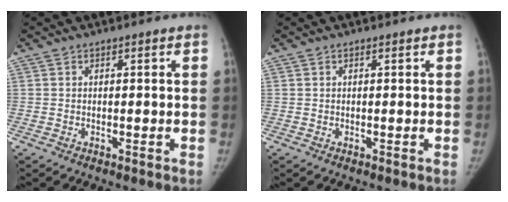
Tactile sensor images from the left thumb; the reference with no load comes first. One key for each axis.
{"total": 0.0}